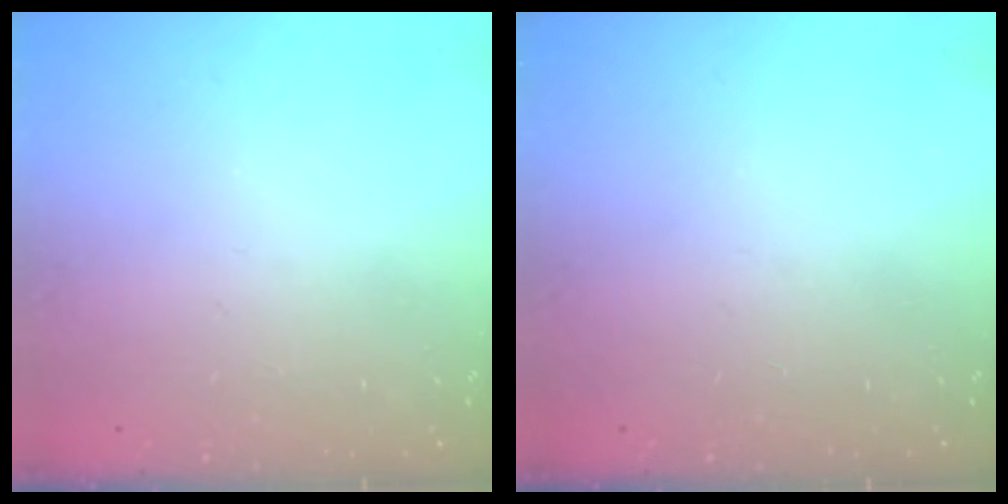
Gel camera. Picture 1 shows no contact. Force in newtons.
{"total": 0.0}